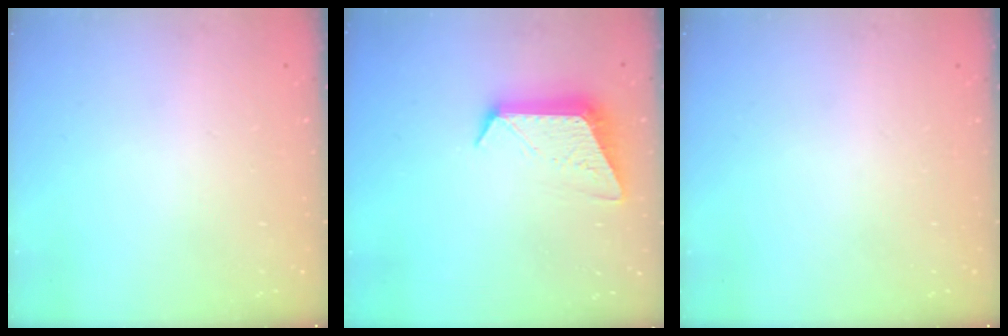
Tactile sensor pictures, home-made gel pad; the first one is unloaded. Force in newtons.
{"total": 10.8, "press": 10.8, "slide": 0.6}
{"total": 0.0}